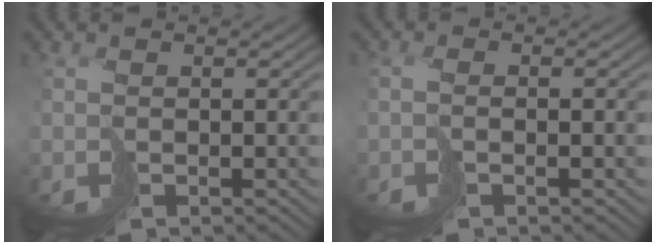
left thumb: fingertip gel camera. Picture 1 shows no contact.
{"total": 2.2, "force": [-0.7, 0.6, 2.0], "torque": [-0.037, -0.004, -0.017]}